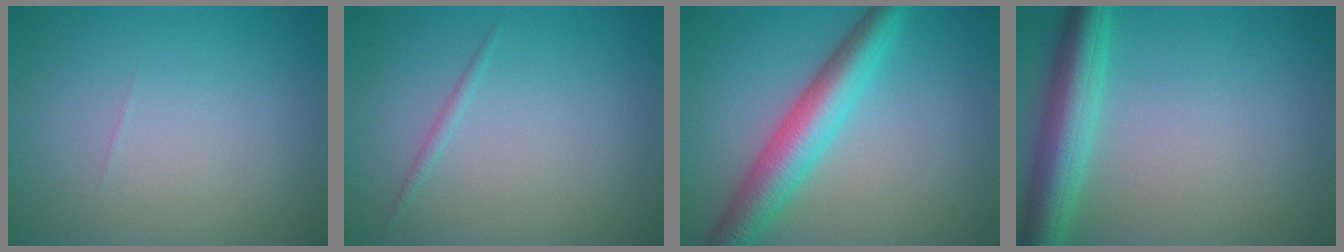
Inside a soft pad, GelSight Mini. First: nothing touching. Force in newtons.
{"total": 0.7, "press": 0.7, "slide": 0.0}
{"total": 6.1, "press": 6.1, "slide": 0.0}
{"total": 5.6, "press": 5.5, "slide": 0.2}